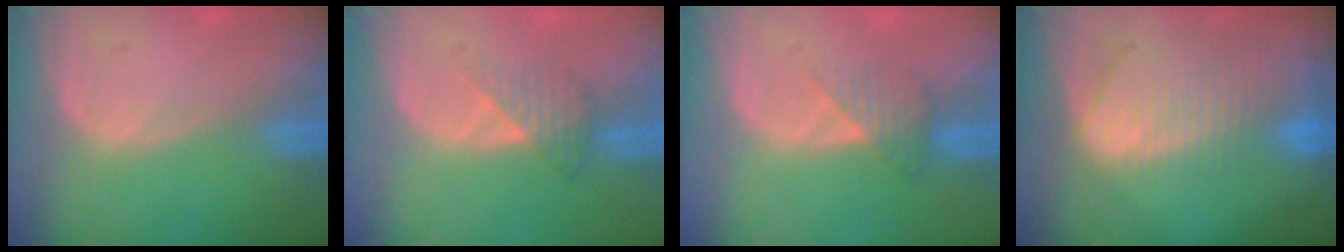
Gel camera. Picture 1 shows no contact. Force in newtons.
{"total": 3.2, "press": 3.0, "slide": 1.1}
{"total": 3.3, "press": 3.1, "slide": 1.1}
{"total": 10.0, "press": 8.5, "slide": 5.2}